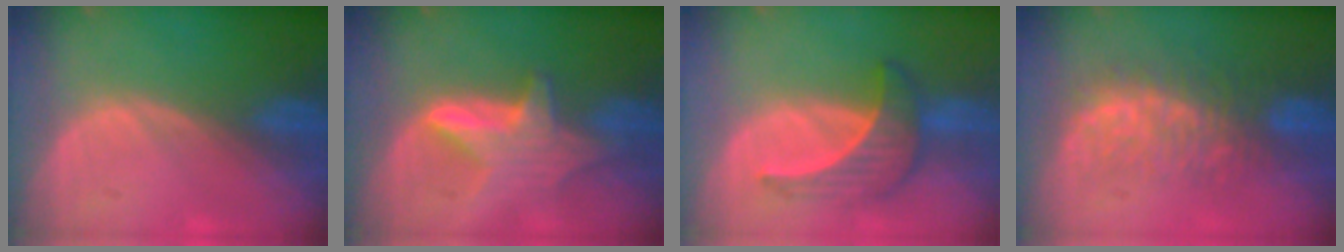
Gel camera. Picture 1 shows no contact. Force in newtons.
{"total": 6.2, "press": 6.2, "slide": 0.6}
{"total": 6.5, "press": 6.3, "slide": 1.4}
{"total": 7.8, "press": 7.6, "slide": 1.4}